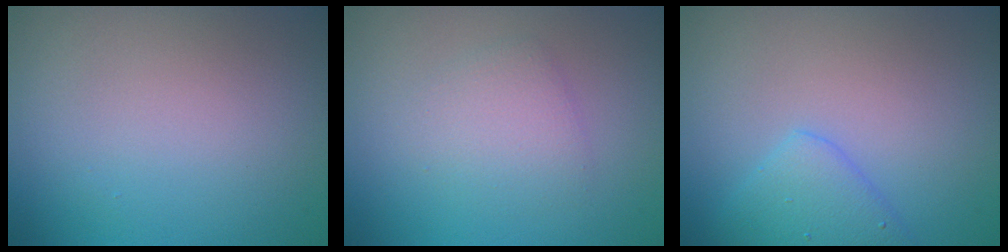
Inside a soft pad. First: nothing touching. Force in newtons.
{"total": 2.4, "press": 2.4, "slide": 0.3}
{"total": 3.0, "press": 3.0, "slide": 0.1}